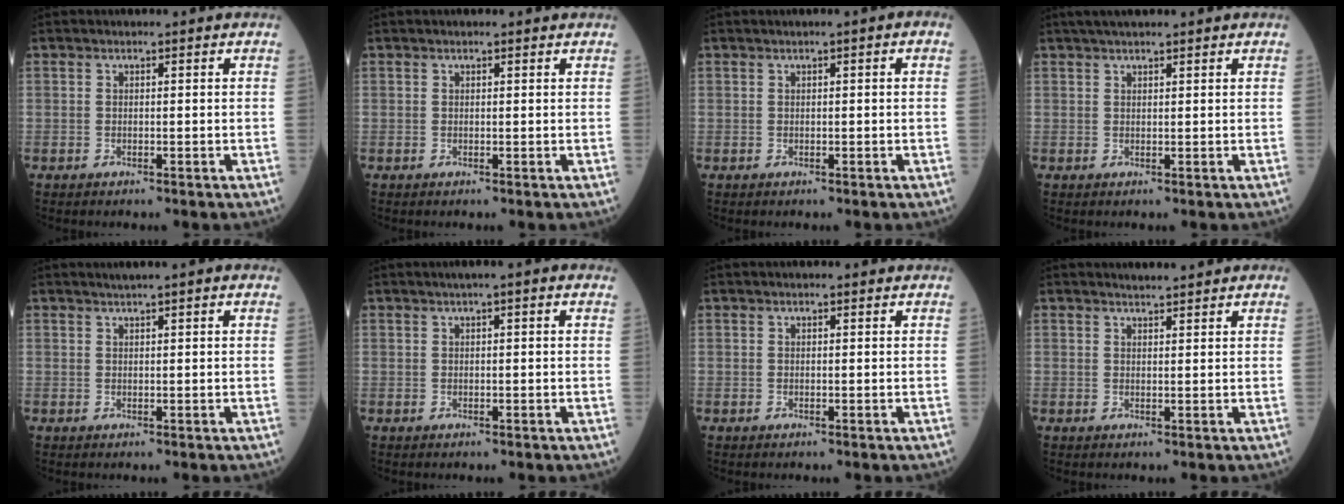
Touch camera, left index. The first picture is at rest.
{"total": 1.1, "force": [0.9, 0.2, 0.5], "torque": [-0.009, 0.016, 0.010]}
{"total": 1.0, "force": [0.2, 0.1, 1.0], "torque": [-0.014, 0.005, 0.001]}
{"total": 4.2, "force": [3.5, 0.5, 2.4], "torque": [-0.033, 0.030, 0.057]}
{"total": 2.3, "force": [1.7, -0.2, 1.5], "torque": [-0.025, 0.016, 0.029]}
{"total": 2.3, "force": [1.3, 0.1, 1.9], "torque": [-0.033, 0.017, 0.017]}
{"total": 1.3, "force": [1.1, 0.3, 0.6], "torque": [-0.010, 0.017, 0.013]}
{"total": 3.0, "force": [2.8, 0.2, 1.1], "torque": [-0.019, 0.010, 0.040]}